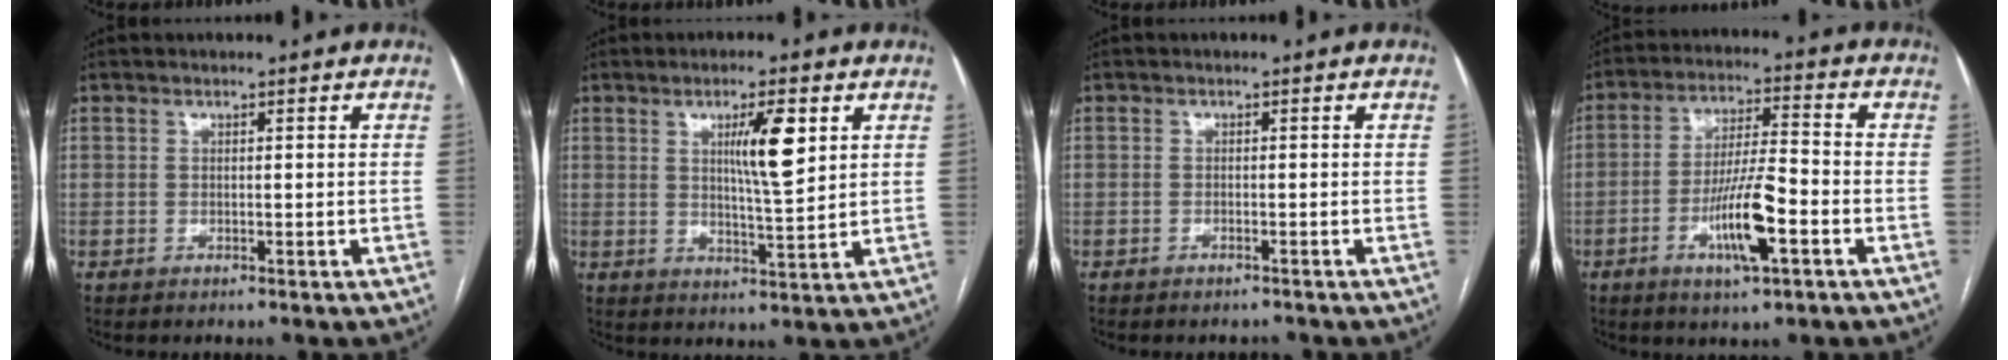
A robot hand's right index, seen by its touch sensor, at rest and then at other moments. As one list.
[{"total": 7.2, "force": [2.6, 0.6, 6.6], "torque": [-0.113, -0.002, 0.045]}, {"total": 1.0, "force": [-0.9, 0.3, 0.1], "torque": [-0.010, -0.001, -0.009]}, {"total": 10.5, "force": [-4.0, 1.5, 9.6], "torque": [-0.176, -0.003, -0.070]}]